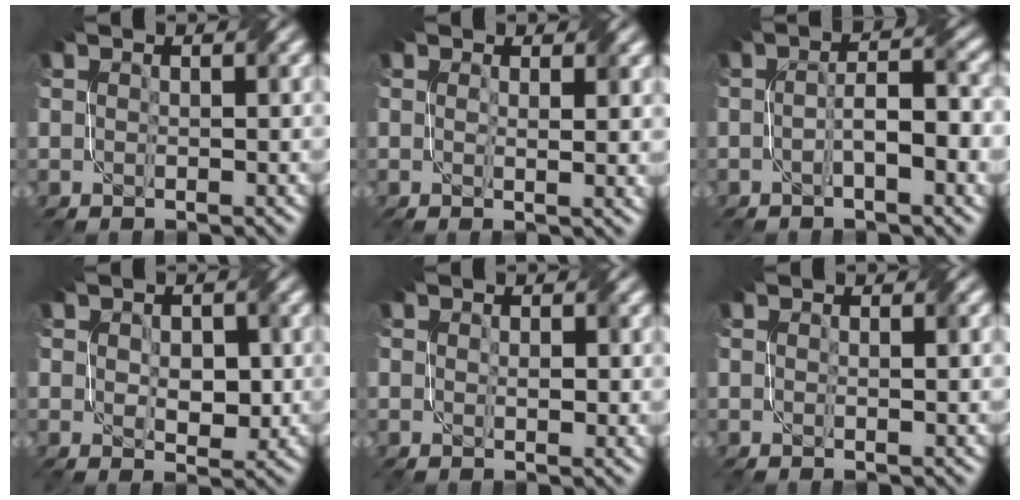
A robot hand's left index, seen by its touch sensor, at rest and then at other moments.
{"total": 1.9, "force": [0.7, 0.4, 1.7], "torque": [-0.025, -0.004, 0.012]}
{"total": 4.8, "force": [-1.0, 1.2, 4.6], "torque": [-0.078, 0.007, -0.020]}
{"total": 3.5, "force": [0.3, 2.3, 2.6], "torque": [-0.043, -0.006, 0.007]}
{"total": 1.6, "force": [0.4, 0.9, 1.3], "torque": [-0.022, -0.004, 0.010]}
{"total": 1.1, "force": [0.4, 0.1, 1.1], "torque": [-0.014, 0.000, 0.002]}